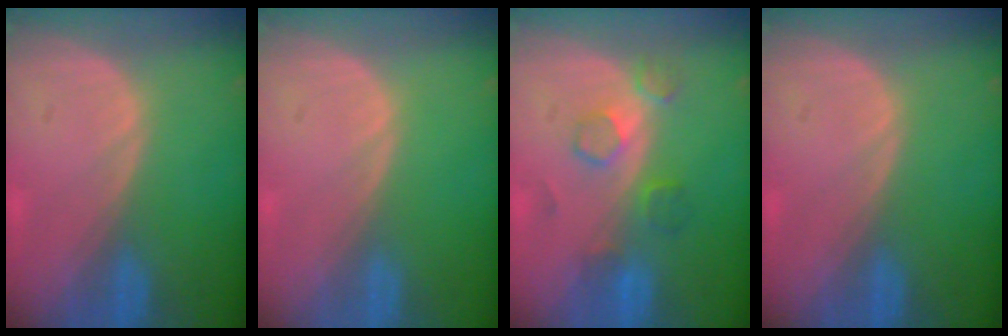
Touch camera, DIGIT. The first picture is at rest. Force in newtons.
{"total": 0.0}
{"total": 4.6, "press": 4.5, "slide": 0.6}
{"total": 0.0}